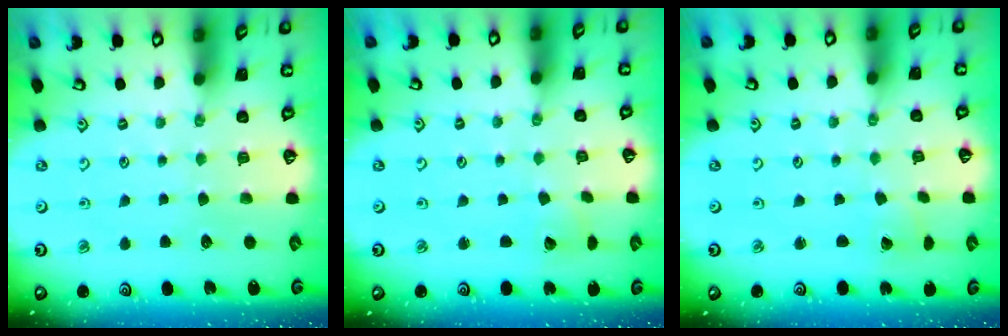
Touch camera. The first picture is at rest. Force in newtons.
{"total": 2.6, "press": 2.5, "slide": 0.3}
{"total": 1.5, "press": 1.5, "slide": 0.2}